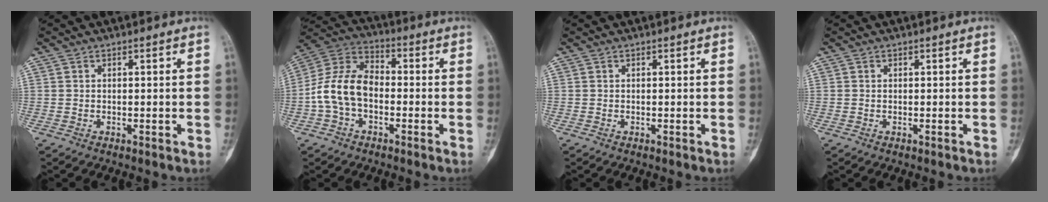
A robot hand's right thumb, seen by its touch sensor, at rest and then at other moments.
{"total": 12.1, "force": [-2.2, 8.1, 8.7], "torque": [-0.163, 0.040, -0.053]}
{"total": 0.0}
{"total": 0.0}